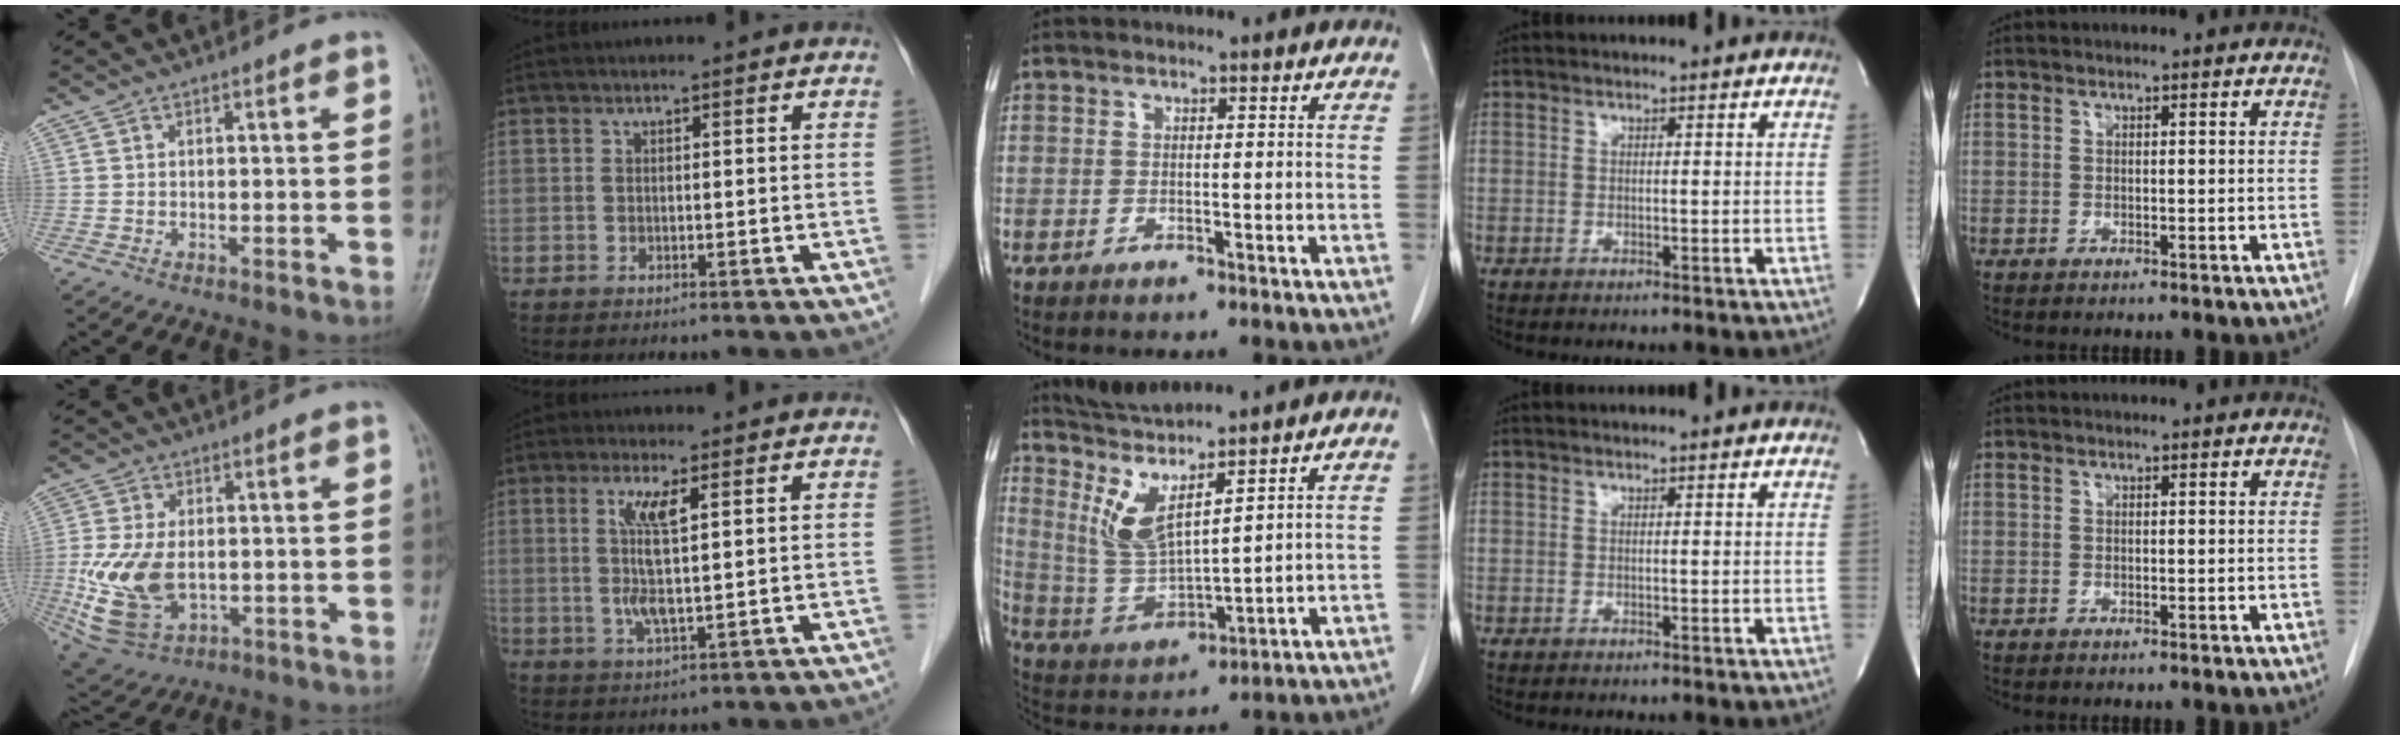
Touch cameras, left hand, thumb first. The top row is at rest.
{"thumb": {"total": 13.2, "force": [-1.6, 8.5, 10.0], "torque": [-0.199, -0.010, -0.015]}, "index": {"total": 6.4, "force": [1.5, 0.5, 6.2], "torque": [-0.131, -0.006, 0.030]}, "middle": {"total": 8.3, "force": [6.7, -0.6, 4.9], "torque": [-0.119, -0.022, 0.150]}}